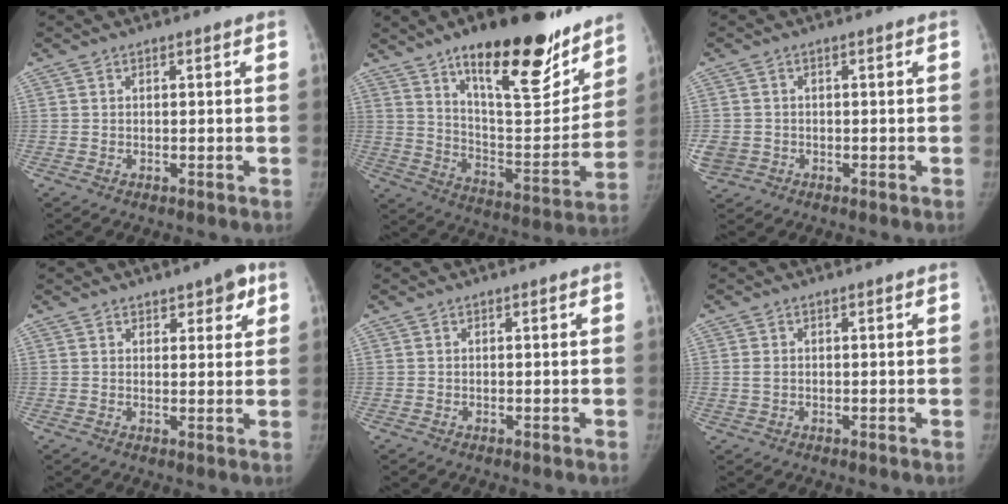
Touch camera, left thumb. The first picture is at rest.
{"total": 26.9, "force": [17.6, 8.7, 18.3], "torque": [-0.224, -0.087, 0.274]}
{"total": 4.7, "force": [-1.0, 4.3, 1.8], "torque": [-0.050, 0.005, -0.009]}
{"total": 5.0, "force": [2.9, 2.5, 3.3], "torque": [-0.016, -0.013, 0.036]}
{"total": 0.0}
{"total": 1.7, "force": [0.1, 1.4, 1.0], "torque": [-0.018, 0.000, 0.006]}